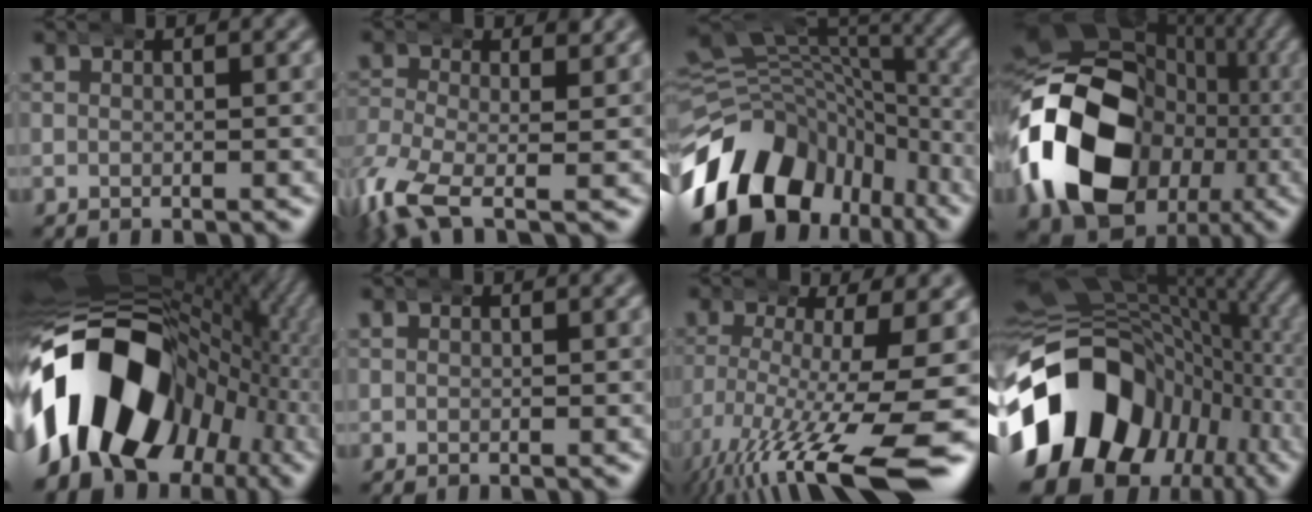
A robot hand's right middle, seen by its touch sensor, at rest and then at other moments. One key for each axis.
{"total": 5.4, "fx": -2.1, "fy": 3.0, "fz": 4.0, "tx": -0.115, "ty": -0.040, "tz": -0.023}
{"total": 15.8, "fx": -5.8, "fy": 11.7, "fz": 8.9, "tx": -0.153, "ty": -0.021, "tz": -0.091}
{"total": 21.2, "fx": -0.8, "fy": 15.7, "fz": 14.2, "tx": -0.248, "ty": -0.019, "tz": -0.010}
{"total": 25.0, "fx": -1.4, "fy": 17.6, "fz": 17.7, "tx": -0.283, "ty": -0.014, "tz": -0.022}
{"total": 0.0}
{"total": 12.6, "fx": -6.4, "fy": 4.3, "fz": 10.0, "tx": -0.169, "ty": -0.043, "tz": -0.071}
{"total": 23.5, "fx": -4.4, "fy": 17.5, "fz": 15.0, "tx": -0.244, "ty": -0.038, "tz": -0.061}